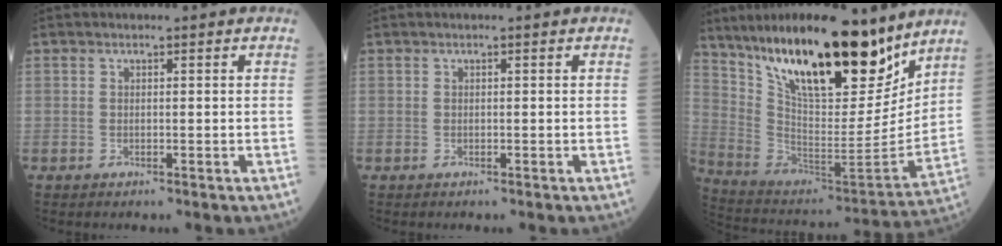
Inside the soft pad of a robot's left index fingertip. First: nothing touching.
{"total": 0.0}
{"total": 24.5, "force": [17.9, 6.1, 15.6], "torque": [-0.264, -0.018, 0.310]}